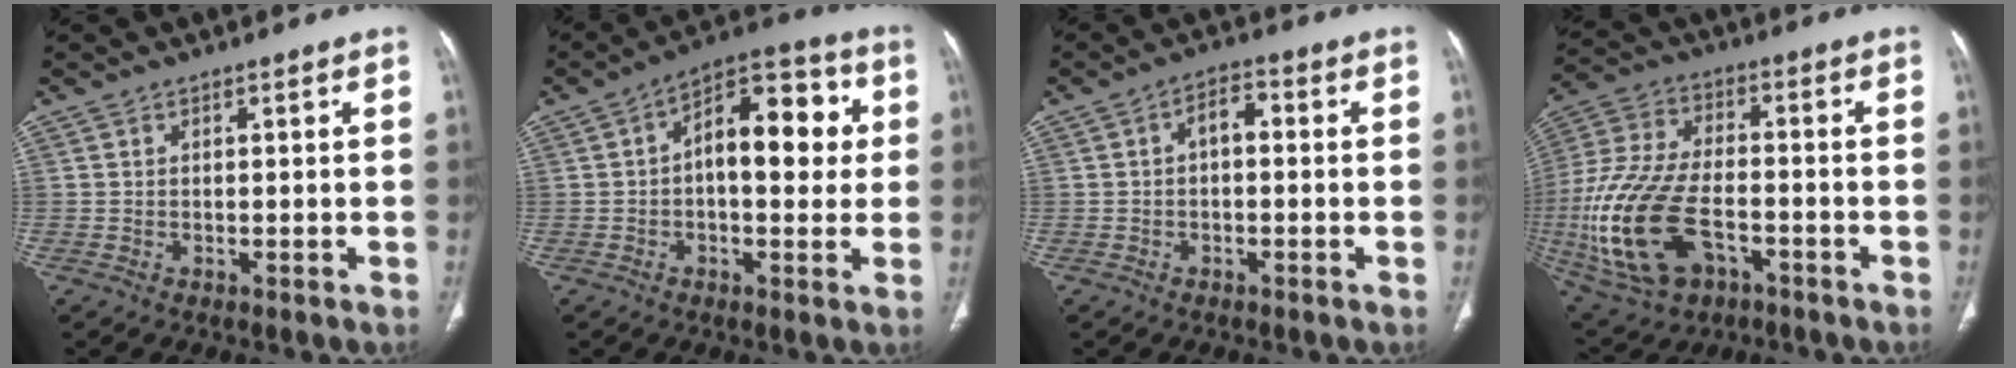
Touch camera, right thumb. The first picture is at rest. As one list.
[{"total": 14.6, "force": [1.7, 7.5, 12.5], "torque": [-0.146, 0.031, 0.016]}, {"total": 4.0, "force": [0.1, 2.2, 3.3], "torque": [-0.046, 0.016, -0.007]}, {"total": 22.0, "force": [-6.4, 12.8, 16.7], "torque": [-0.377, 0.011, -0.103]}]